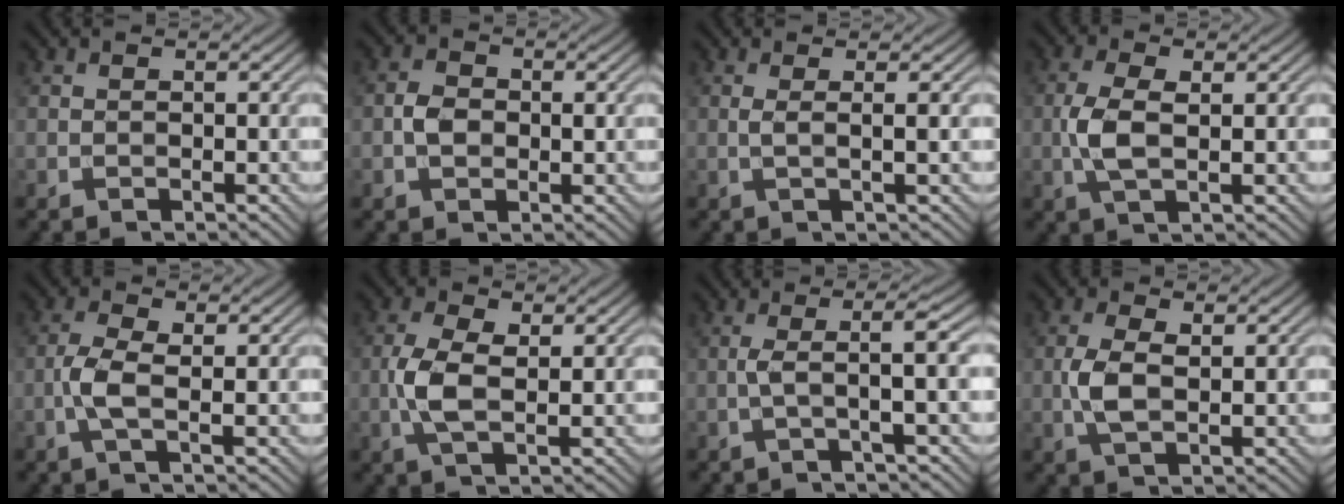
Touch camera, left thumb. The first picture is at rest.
{"total": 2.9, "force": [-0.3, 2.2, 1.9], "torque": [-0.042, 0.000, -0.012]}
{"total": 2.1, "force": [0.3, 0.4, 2.0], "torque": [-0.039, 0.007, -0.003]}
{"total": 4.7, "force": [-0.1, 2.1, 4.2], "torque": [-0.105, 0.001, -0.003]}
{"total": 3.5, "force": [-0.5, 1.1, 3.3], "torque": [-0.080, 0.003, -0.018]}
{"total": 5.2, "force": [0.0, 2.4, 4.6], "torque": [-0.115, 0.001, -0.003]}
{"total": 4.1, "force": [-0.4, 0.4, 4.1], "torque": [-0.069, 0.013, -0.024]}
{"total": 4.4, "force": [0.1, 2.1, 3.8], "torque": [-0.096, 0.000, 0.002]}